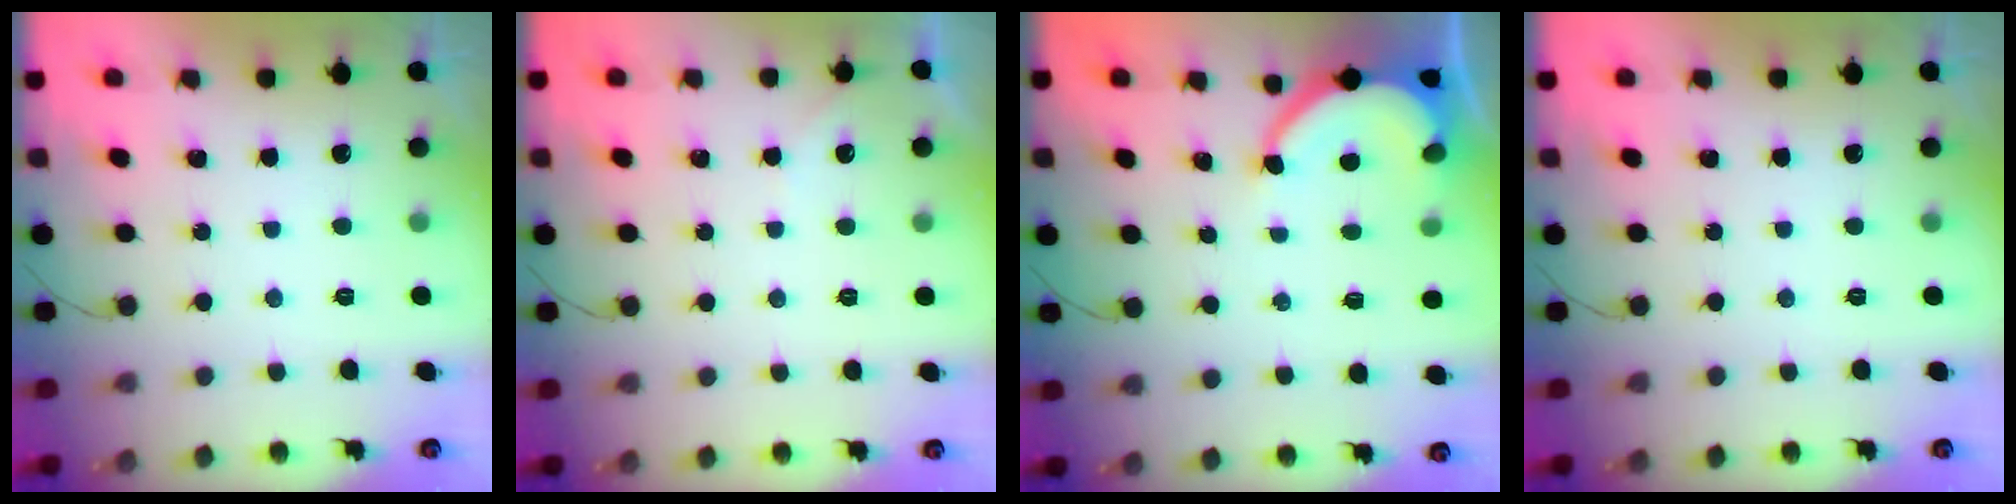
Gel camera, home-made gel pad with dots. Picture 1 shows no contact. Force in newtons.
{"total": 2.5, "press": 2.4, "slide": 0.3}
{"total": 6.7, "press": 6.7, "slide": 0.6}
{"total": 0.0}